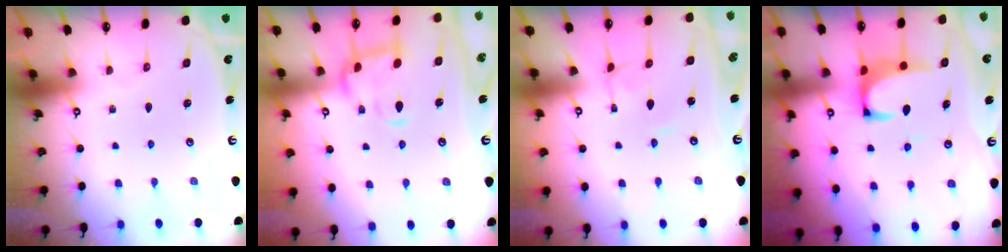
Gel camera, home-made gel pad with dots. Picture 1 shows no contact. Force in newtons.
{"total": 5.6, "press": 5.4, "slide": 1.5}
{"total": 1.9, "press": 1.9, "slide": 0.2}
{"total": 2.5, "press": 2.3, "slide": 1.0}